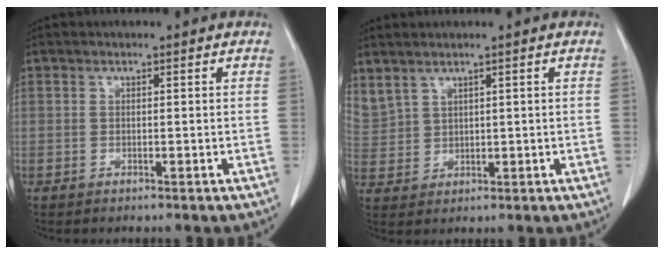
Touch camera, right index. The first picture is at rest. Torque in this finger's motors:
{"motor_torque": [-0.32, 0.32, -0.04, -0.01]}